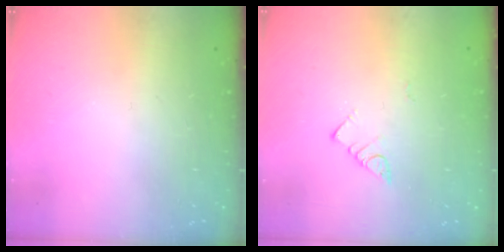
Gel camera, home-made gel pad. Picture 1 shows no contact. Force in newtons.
{"total": 3.0, "press": 3.0, "slide": 0.2}